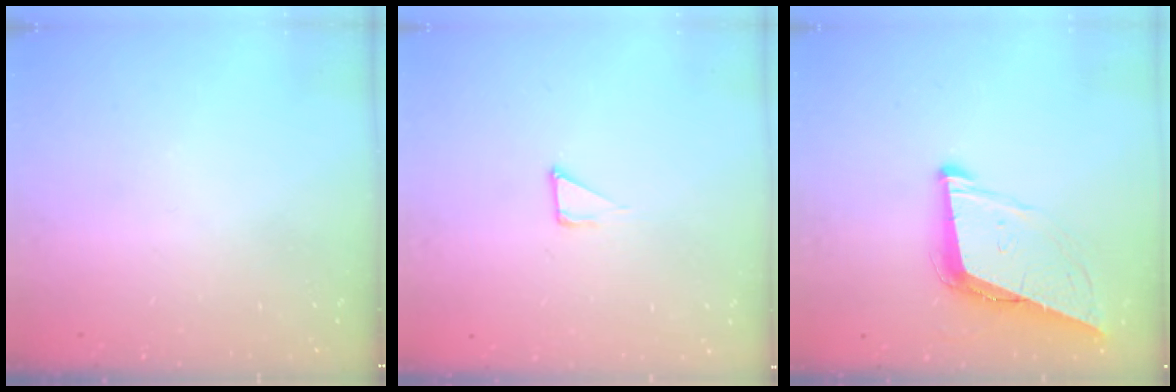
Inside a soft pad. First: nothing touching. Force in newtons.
{"total": 2.3, "press": 2.3, "slide": 0.1}
{"total": 9.3, "press": 9.0, "slide": 2.3}